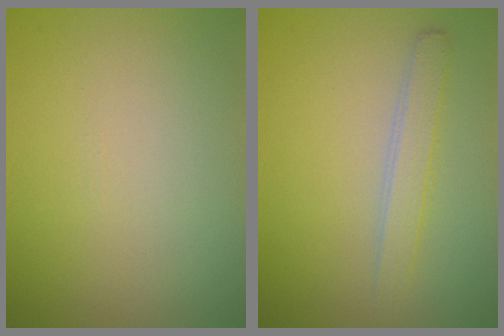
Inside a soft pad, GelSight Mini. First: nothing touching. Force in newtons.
{"total": 2.2, "press": 2.2, "slide": 0.1}